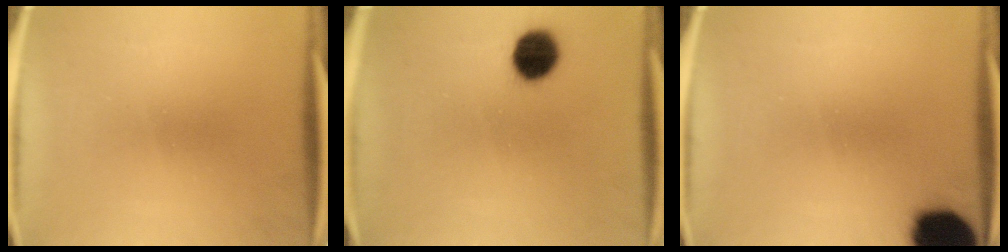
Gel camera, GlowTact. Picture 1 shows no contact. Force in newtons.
{"total": 8.7}
{"total": 16.8}